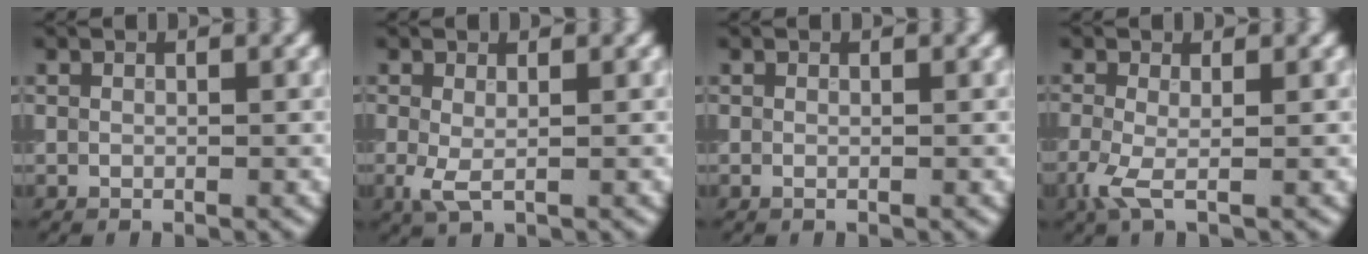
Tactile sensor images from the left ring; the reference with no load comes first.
{"total": 1.8, "force": [-0.1, 0.7, 1.7], "torque": [-0.040, -0.004, -0.003]}
{"total": 0.0}
{"total": 2.3, "force": [-0.7, 0.6, 2.1], "torque": [-0.056, -0.007, -0.019]}